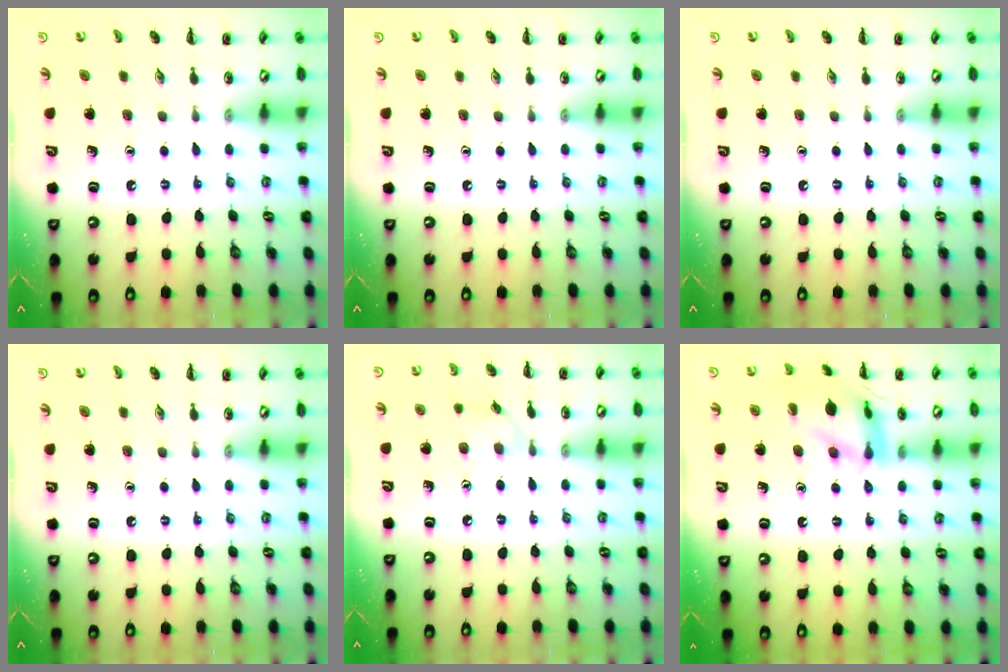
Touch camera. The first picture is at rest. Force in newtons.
{"total": 0.0}
{"total": 0.0}
{"total": 0.0}
{"total": 4.9, "press": 4.5, "slide": 1.8}
{"total": 13.2, "press": 13.2, "slide": 0.7}